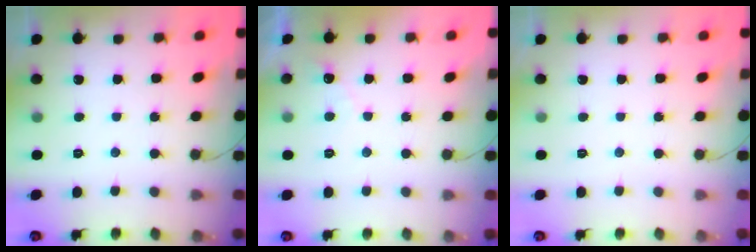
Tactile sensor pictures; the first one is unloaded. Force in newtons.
{"total": 4.0, "press": 4.0, "slide": 0.2}
{"total": 0.0}